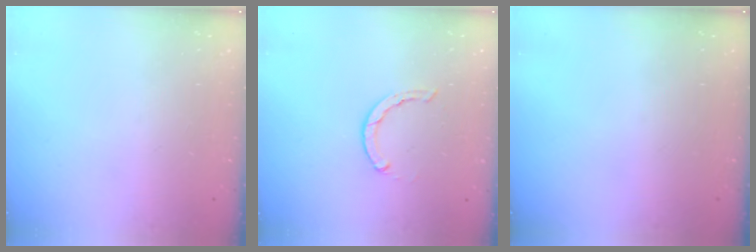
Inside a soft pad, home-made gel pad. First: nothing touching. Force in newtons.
{"total": 1.5, "press": 1.5, "slide": 0.2}
{"total": 0.0}